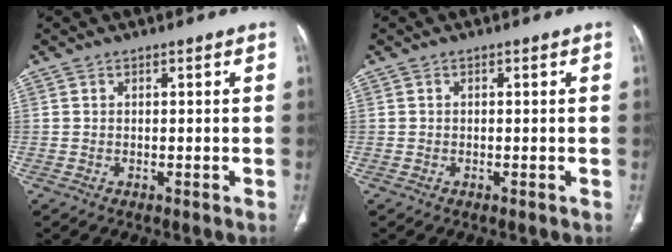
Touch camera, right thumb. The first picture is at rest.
{"total": 0.0}